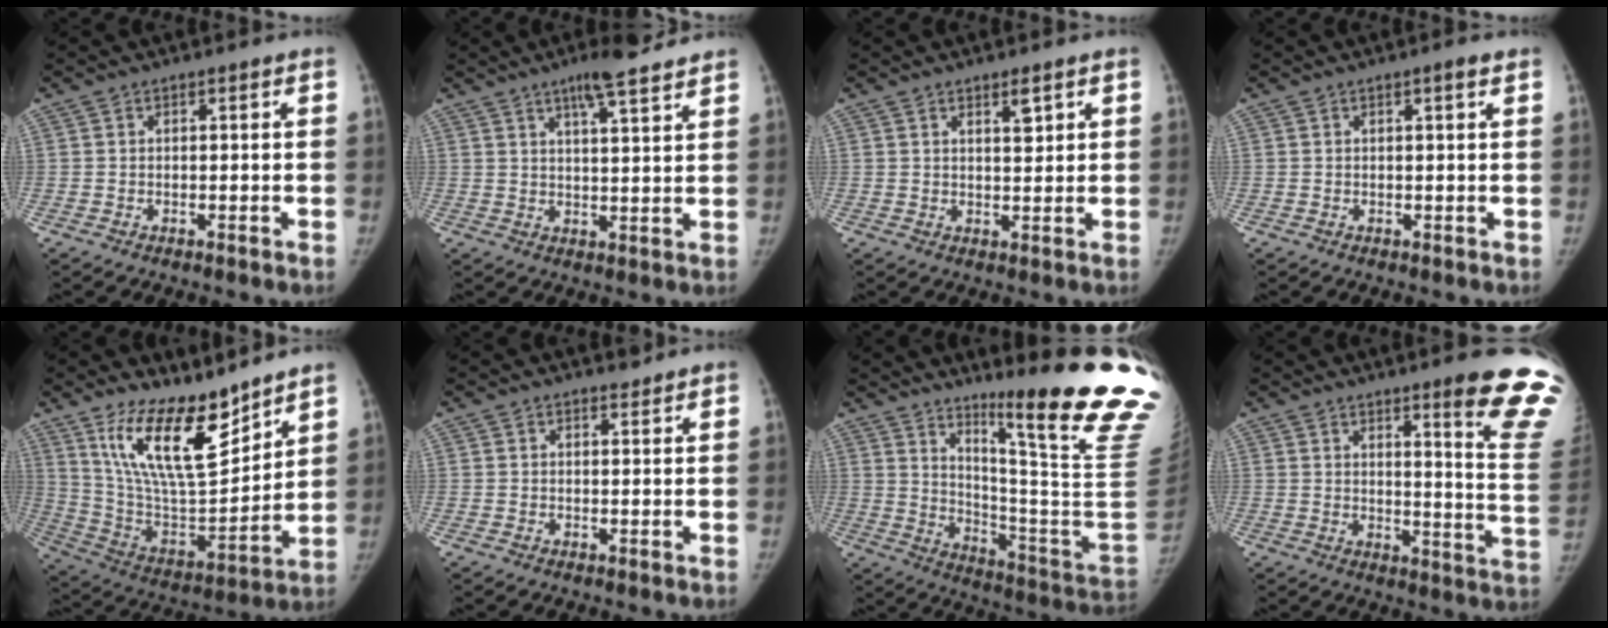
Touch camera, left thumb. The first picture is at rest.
{"total": 8.5, "force": [6.2, 1.3, 5.7], "torque": [-0.082, -0.029, 0.094]}
{"total": 3.0, "force": [1.8, 1.0, 2.2], "torque": [-0.027, -0.013, 0.030]}
{"total": 1.5, "force": [0.9, 0.0, 1.2], "torque": [-0.020, -0.002, 0.012]}
{"total": 19.0, "force": [13.0, 6.7, 12.0], "torque": [-0.171, -0.086, 0.247]}
{"total": 1.2, "force": [1.1, 0.3, 0.1], "torque": [0.001, -0.011, 0.016]}
{"total": 27.8, "force": [17.6, 1.0, 21.5], "torque": [-0.263, -0.146, 0.261]}
{"total": 16.8, "force": [11.4, 1.4, 12.3], "torque": [-0.122, -0.093, 0.138]}